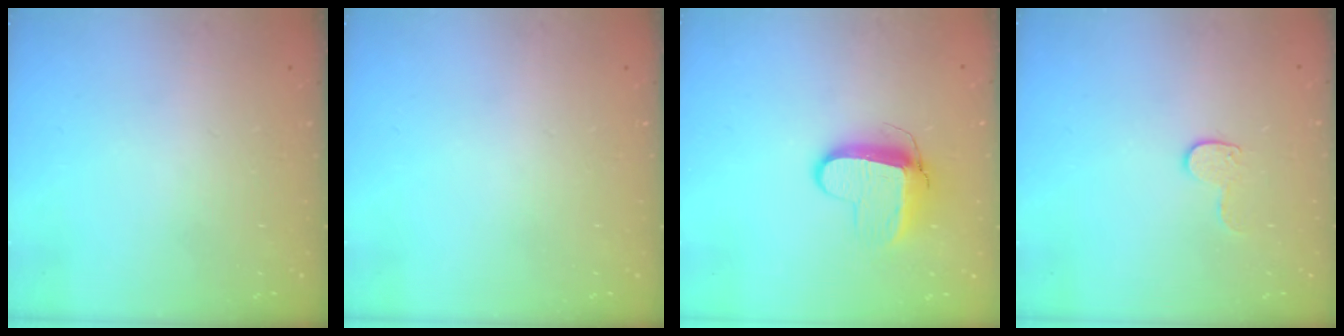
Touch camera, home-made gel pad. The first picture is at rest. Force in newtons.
{"total": 0.0}
{"total": 8.9, "press": 8.8, "slide": 1.0}
{"total": 6.8, "press": 6.8, "slide": 0.3}